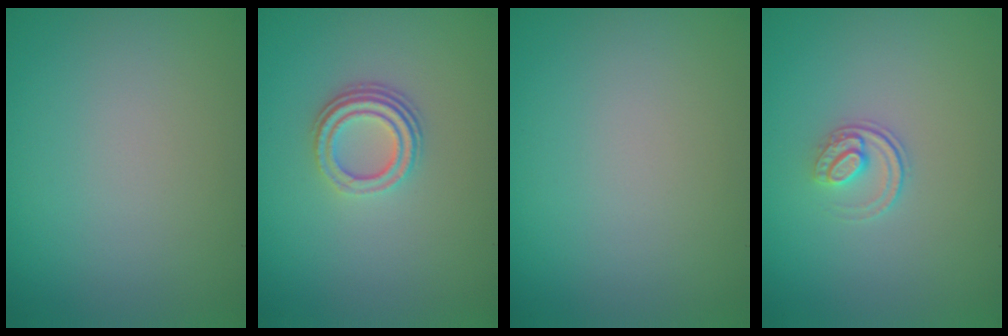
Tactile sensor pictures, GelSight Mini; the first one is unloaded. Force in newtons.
{"total": 3.2, "press": 2.4, "slide": 2.2}
{"total": 0.0}
{"total": 1.5, "press": 1.1, "slide": 1.1}